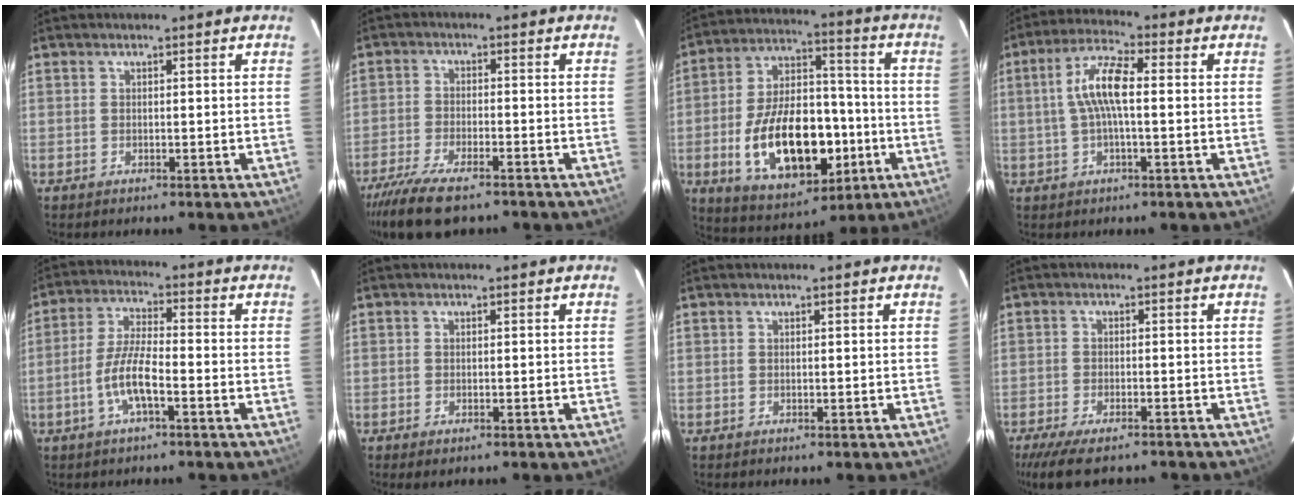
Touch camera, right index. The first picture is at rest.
{"total": 11.2, "force": [-8.8, 3.1, 6.3], "torque": [-0.152, -0.035, -0.159]}
{"total": 21.2, "force": [-5.6, 11.8, 16.7], "torque": [-0.319, 0.015, -0.069]}
{"total": 8.3, "force": [0.3, 2.0, 8.0], "torque": [-0.161, 0.014, 0.006]}
{"total": 7.4, "force": [-3.2, 1.6, 6.5], "torque": [-0.136, 0.003, -0.061]}
{"total": 1.1, "force": [-0.7, 0.4, 0.8], "torque": [-0.015, -0.004, -0.012]}
{"total": 0.0}
{"total": 10.2, "force": [-8.3, 2.8, 5.2], "torque": [-0.125, -0.031, -0.141]}